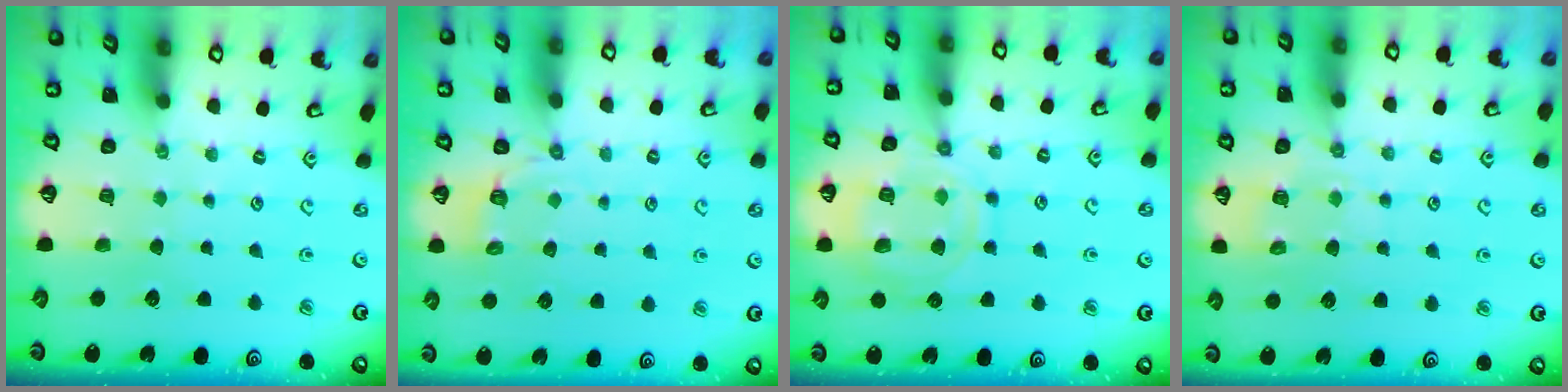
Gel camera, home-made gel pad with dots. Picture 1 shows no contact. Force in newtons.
{"total": 2.9, "press": 2.0, "slide": 2.1}
{"total": 13.1, "press": 13.1, "slide": 1.2}
{"total": 7.8, "press": 7.8, "slide": 0.5}